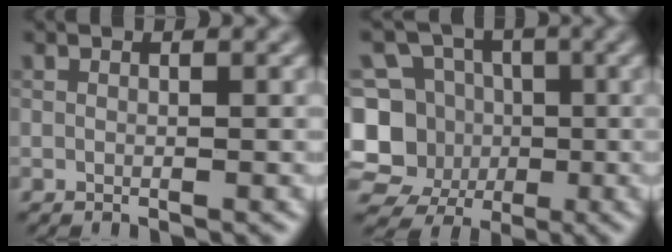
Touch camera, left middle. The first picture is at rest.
{"total": 9.5, "force": [-1.7, 8.8, 3.2], "torque": [-0.067, 0.022, -0.058]}